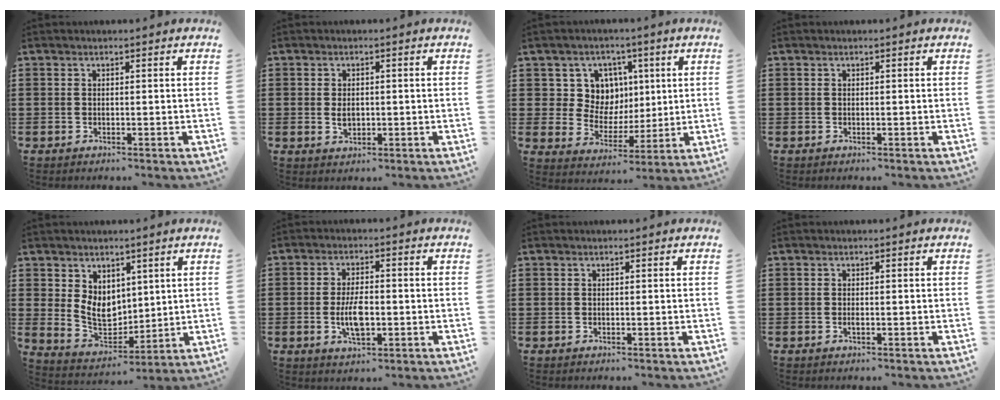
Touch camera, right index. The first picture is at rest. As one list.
[{"total": 2.0, "force": [-0.1, 1.3, 1.5], "torque": [-0.030, 0.005, -0.003]}, {"total": 8.3, "force": [2.3, 7.6, 2.4], "torque": [-0.072, -0.001, 0.044]}, {"total": 0.0}, {"total": 7.2, "force": [2.3, 5.6, 3.8], "torque": [-0.080, 0.000, 0.044]}, {"total": 5.9, "force": [-1.0, 2.5, 5.2], "torque": [-0.097, -0.003, -0.021]}, {"total": 0.0}, {"total": 0.6, "force": [-0.2, 0.2, 0.5], "torque": [-0.012, -0.003, -0.003]}]